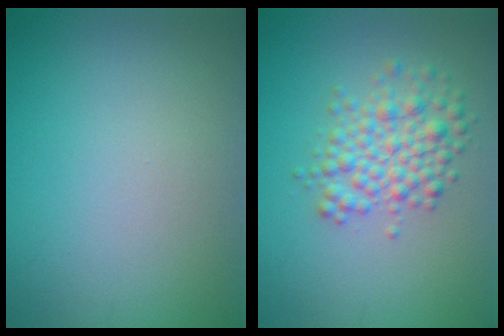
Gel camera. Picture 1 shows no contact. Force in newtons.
{"total": 3.8, "press": 3.8, "slide": 0.1}